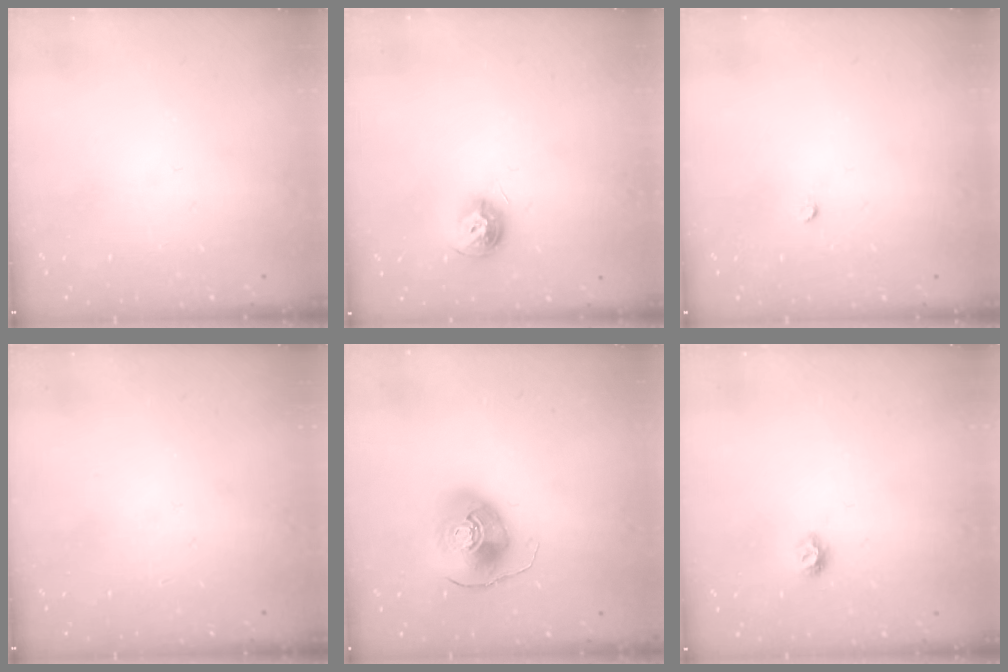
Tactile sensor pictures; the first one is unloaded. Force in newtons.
{"total": 8.9, "press": 8.9, "slide": 0.5}
{"total": 2.2, "press": 2.2, "slide": 0.3}
{"total": 0.0}
{"total": 10.3, "press": 10.2, "slide": 1.5}
{"total": 6.0, "press": 5.9, "slide": 0.7}